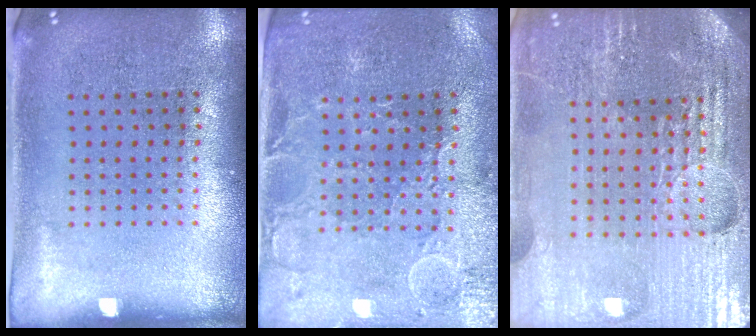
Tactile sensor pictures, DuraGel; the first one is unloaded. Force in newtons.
{"total": 0.8, "press": 0.7, "slide": 0.4}
{"total": 5.4, "press": 4.9, "slide": 2.2}